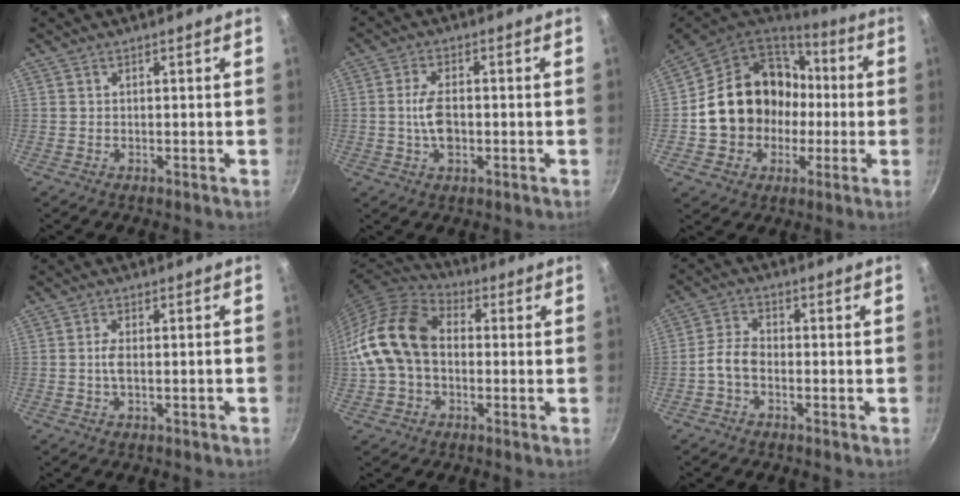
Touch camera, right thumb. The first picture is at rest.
{"total": 6.0, "force": [-0.7, 3.1, 5.0], "torque": [-0.093, 0.006, -0.017]}
{"total": 20.8, "force": [-0.4, 17.5, 11.3], "torque": [-0.173, 0.051, 0.008]}
{"total": 3.3, "force": [-0.7, 1.3, 3.0], "torque": [-0.061, 0.012, -0.015]}
{"total": 16.8, "force": [-0.2, 12.3, 11.4], "torque": [-0.201, 0.040, -0.017]}
{"total": 4.3, "force": [-1.8, 2.7, 2.9], "torque": [-0.057, 0.028, -0.045]}